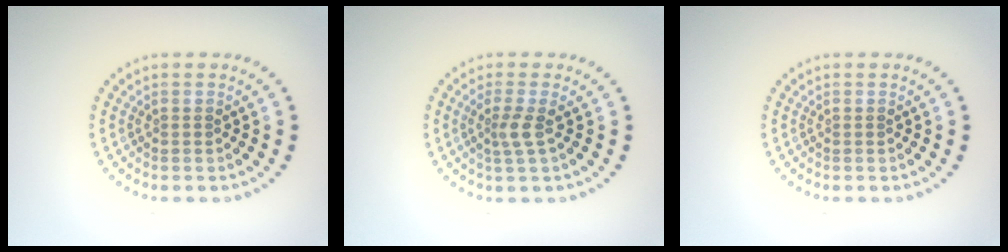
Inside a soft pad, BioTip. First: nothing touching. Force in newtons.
{"total": 1.9, "press": 1.4, "slide": 1.2}
{"total": 0.0}